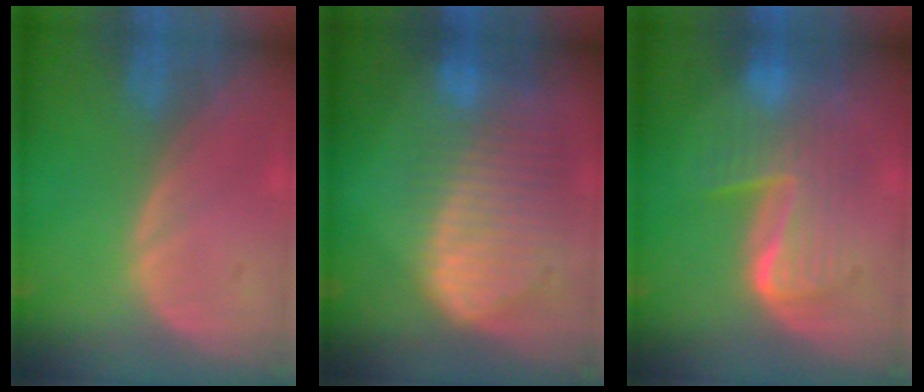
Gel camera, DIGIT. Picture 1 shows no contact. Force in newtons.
{"total": 10.5, "press": 9.1, "slide": 5.2}
{"total": 7.6, "press": 7.6, "slide": 0.3}